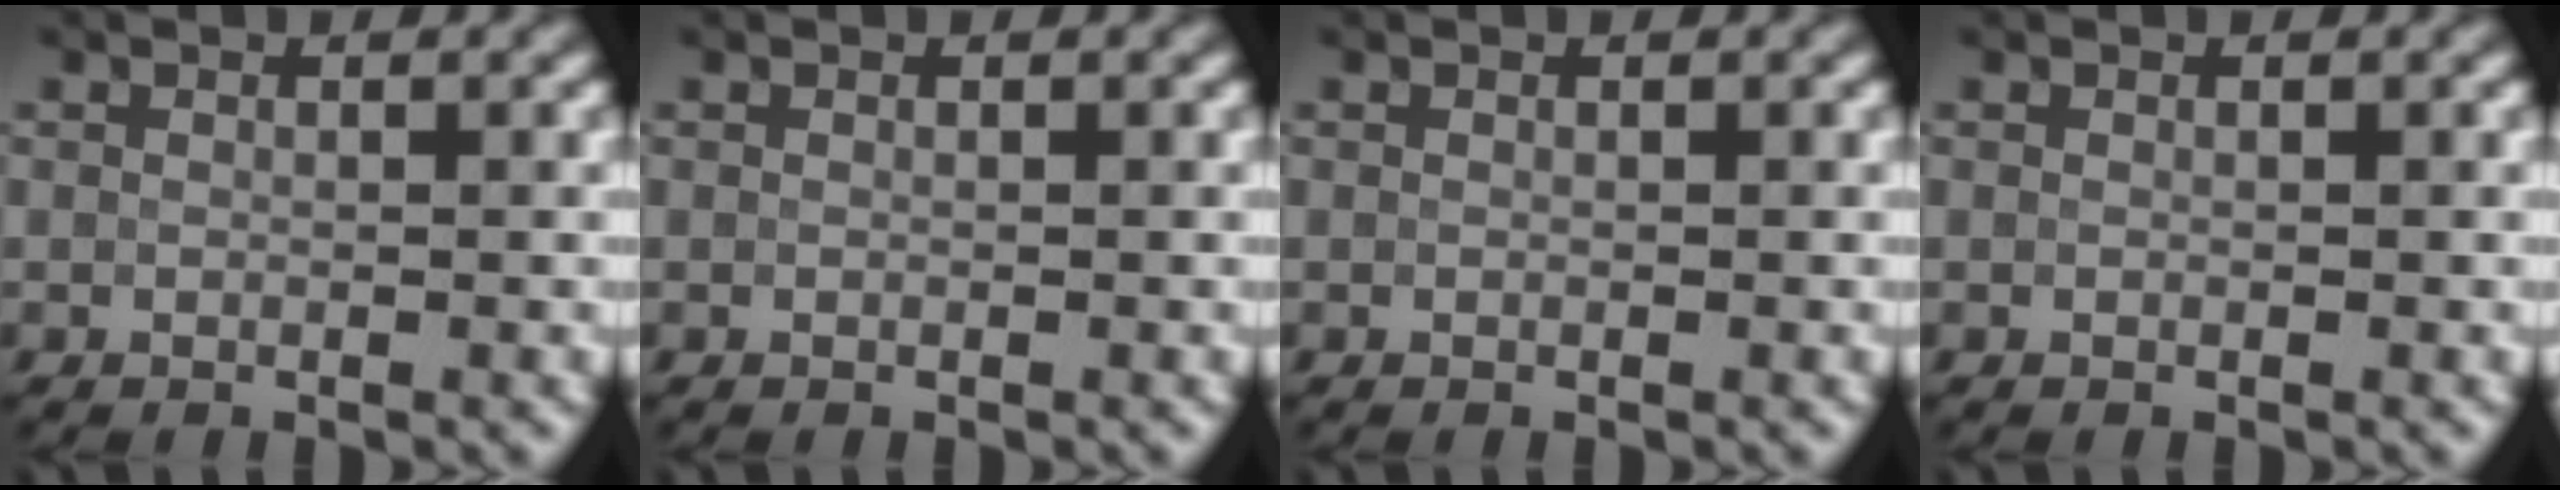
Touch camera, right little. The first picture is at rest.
{"total": 0.0}
{"total": 0.0}
{"total": 0.0}